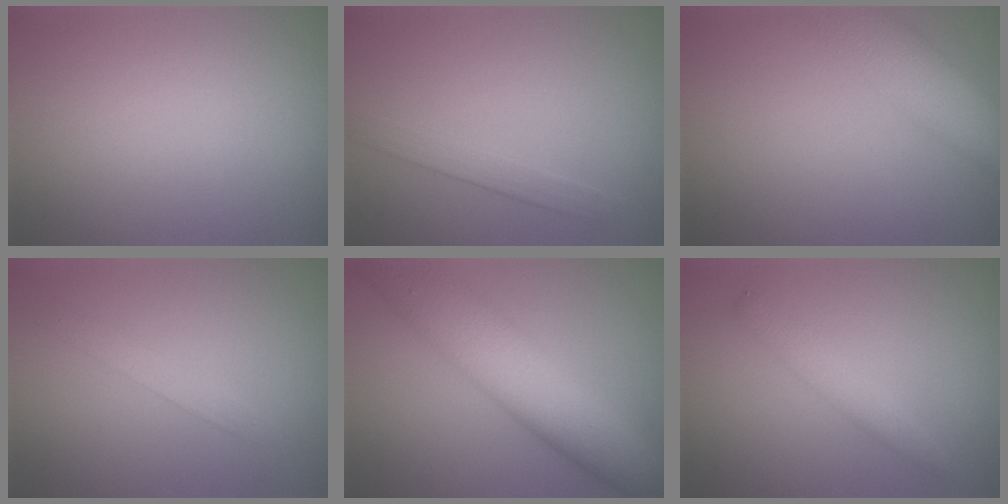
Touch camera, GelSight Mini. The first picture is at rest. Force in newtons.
{"total": 1.8, "press": 1.8, "slide": 0.1}
{"total": 7.0, "press": 7.0, "slide": 0.2}
{"total": 1.6, "press": 1.6, "slide": 0.1}
{"total": 9.3, "press": 9.3, "slide": 0.3}
{"total": 2.3, "press": 2.3, "slide": 0.1}